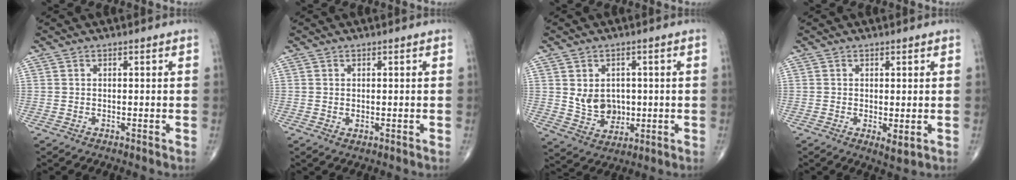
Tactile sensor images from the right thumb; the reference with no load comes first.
{"total": 0.9, "force": [0.0, 0.6, 0.7], "torque": [-0.014, -0.004, 0.002]}
{"total": 7.4, "force": [0.6, 5.9, 4.4], "torque": [-0.043, -0.010, 0.024]}
{"total": 2.7, "force": [-0.3, 1.0, 2.4], "torque": [-0.042, -0.011, -0.004]}